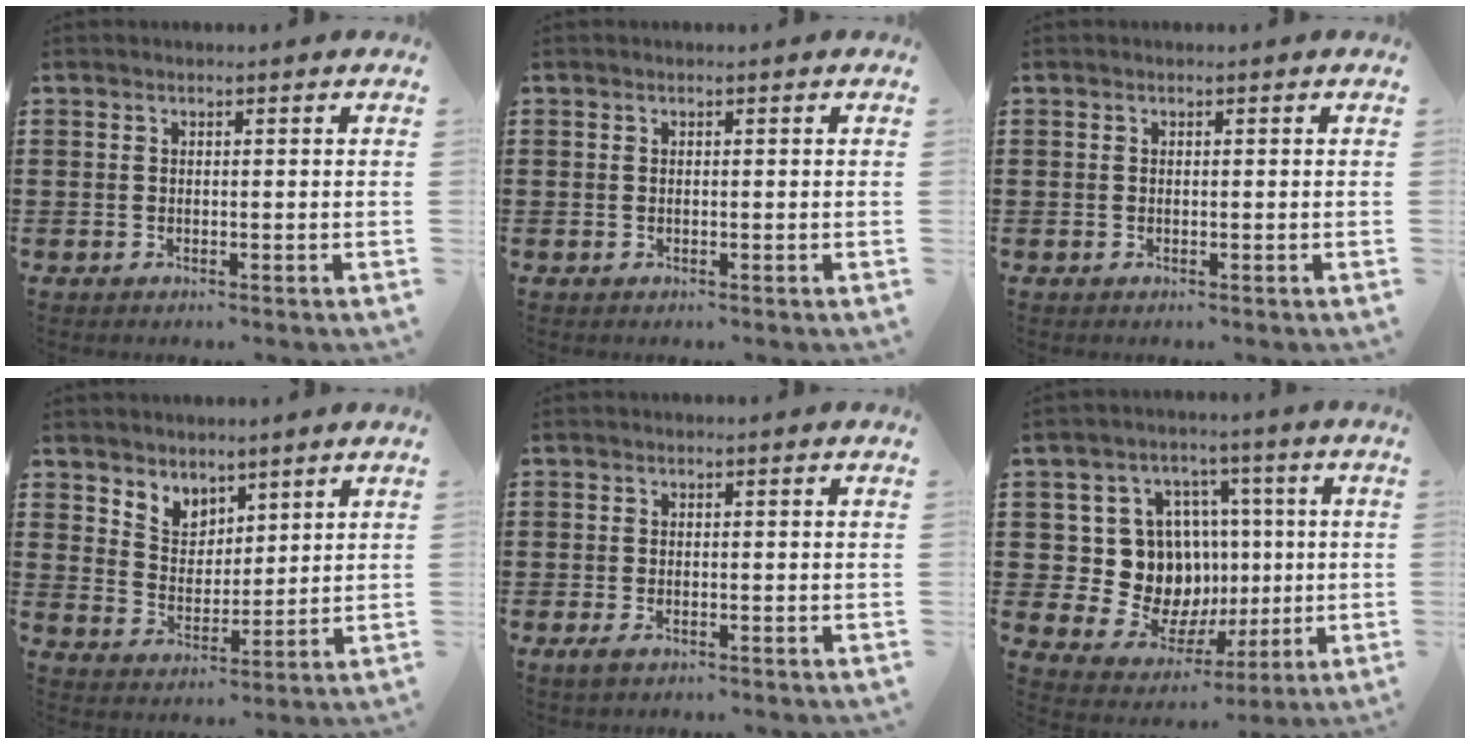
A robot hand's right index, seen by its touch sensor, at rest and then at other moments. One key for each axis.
{"total": 0.0}
{"total": 0.0}
{"total": 4.8, "fx": 3.9, "fy": 2.7, "fz": -0.4, "tx": -0.017, "ty": -0.009, "tz": 0.074}
{"total": 1.0, "fx": -0.4, "fy": 0.5, "fz": 0.7, "tx": -0.014, "ty": -0.001, "tz": -0.009}
{"total": 11.8, "fx": 1.1, "fy": 10.8, "fz": 4.5, "tx": -0.113, "ty": 0.000, "tz": 0.035}